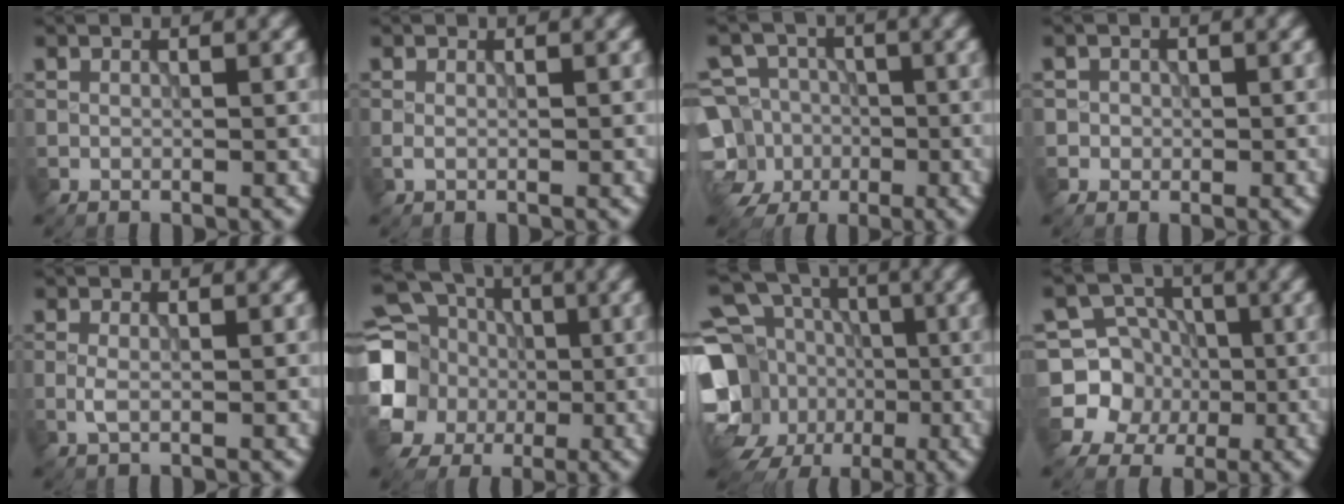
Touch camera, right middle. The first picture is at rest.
{"total": 0.6, "force": [-0.1, 0.2, 0.5], "torque": [-0.014, -0.002, -0.002]}
{"total": 8.7, "force": [-2.7, 7.6, 3.2], "torque": [-0.064, 0.005, -0.070]}
{"total": 1.2, "force": [-0.1, 1.2, 0.1], "torque": [0.012, -0.004, -0.001]}
{"total": 1.1, "force": [-0.2, 0.4, 1.0], "torque": [-0.025, -0.001, -0.007]}
{"total": 15.3, "force": [-1.5, 14.0, 5.9], "torque": [-0.187, 0.003, -0.062]}
{"total": 16.7, "force": [-1.7, 14.3, 8.5], "torque": [-0.199, -0.002, -0.058]}
{"total": 7.4, "force": [-1.2, 7.0, 1.8], "torque": [-0.032, 0.021, -0.051]}